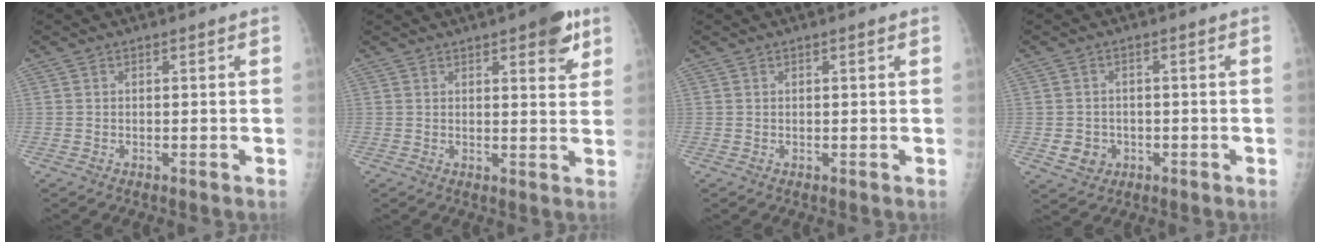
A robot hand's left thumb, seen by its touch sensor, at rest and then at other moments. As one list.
[{"total": 7.3, "force": [4.0, 2.4, 5.6], "torque": [-0.053, -0.015, 0.046]}, {"total": 0.6, "force": [0.3, 0.1, 0.5], "torque": [-0.006, 0.001, 0.005]}, {"total": 4.1, "force": [-0.9, 3.7, 1.4], "torque": [-0.008, 0.004, -0.006]}]